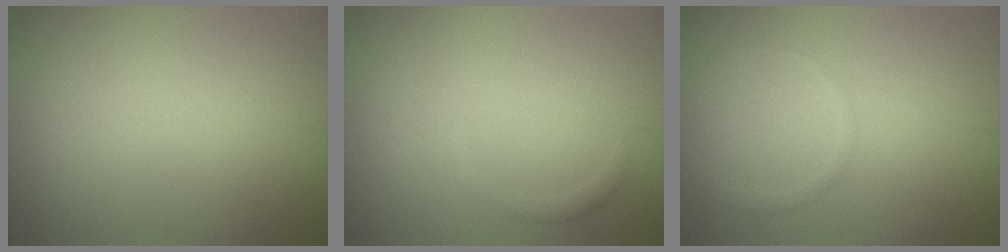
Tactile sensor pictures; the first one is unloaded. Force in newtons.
{"total": 0.8, "press": 0.8, "slide": 0.1}
{"total": 0.7, "press": 0.7, "slide": 0.1}